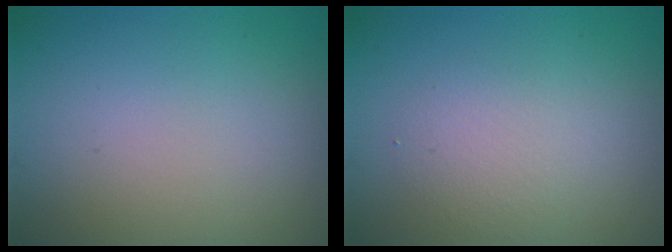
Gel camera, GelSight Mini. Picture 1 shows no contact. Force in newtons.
{"total": 2.3, "press": 2.3, "slide": 0.1}